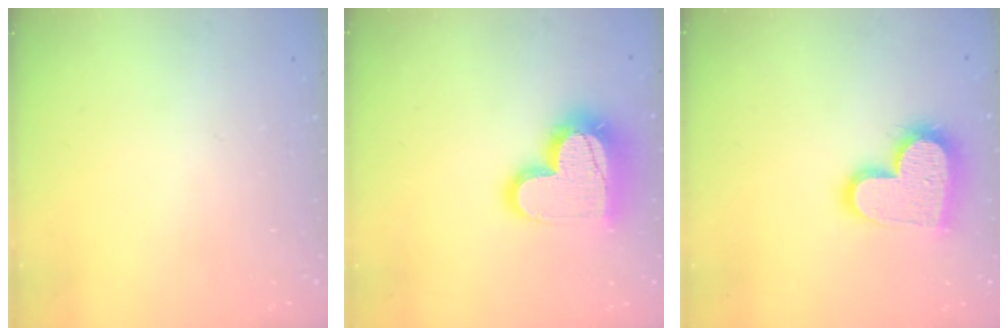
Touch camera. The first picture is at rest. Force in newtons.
{"total": 18.1, "press": 18.1, "slide": 1.4}
{"total": 16.7, "press": 16.7, "slide": 1.0}